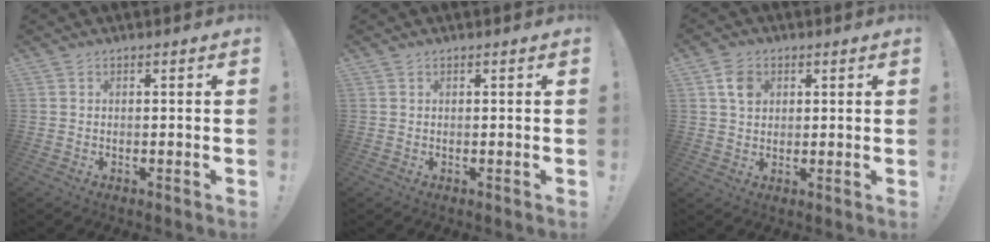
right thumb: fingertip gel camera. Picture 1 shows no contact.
{"total": 0.0}
{"total": 5.4, "force": [1.8, 4.3, 2.7], "torque": [-0.038, 0.003, 0.035]}